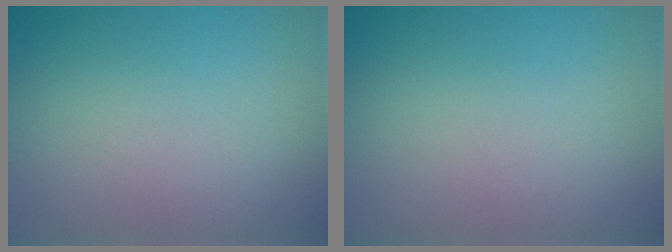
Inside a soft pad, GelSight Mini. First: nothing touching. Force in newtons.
{"total": 0.0}